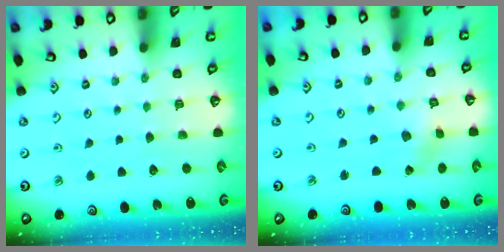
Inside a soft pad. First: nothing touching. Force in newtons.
{"total": 1.4, "press": 1.4, "slide": 0.3}